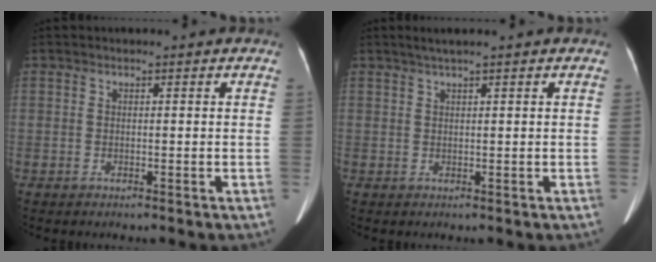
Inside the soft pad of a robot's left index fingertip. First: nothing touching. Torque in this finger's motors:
{"motor_torque": [0.10, 0.06, -0.10, 0.07]}